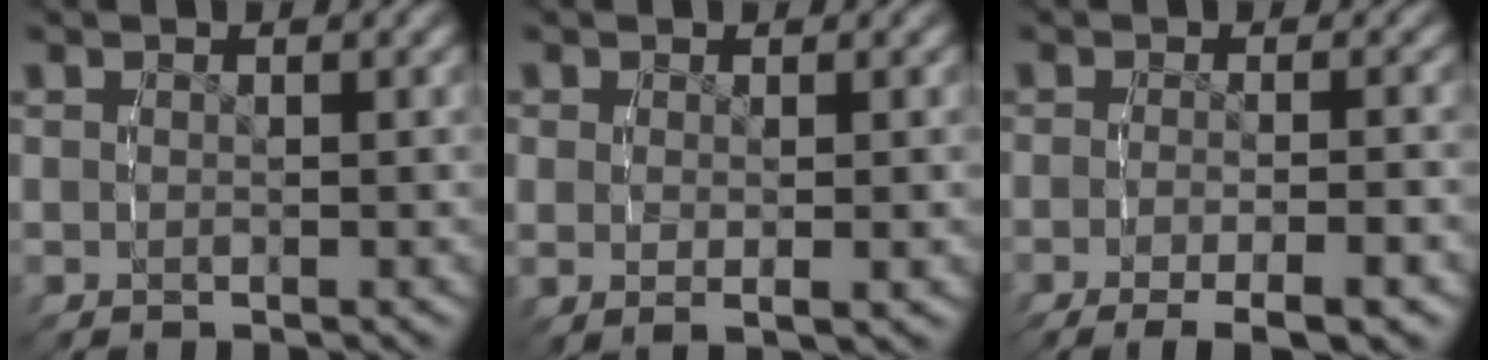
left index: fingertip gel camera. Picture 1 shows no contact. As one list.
[{"total": 1.7, "force": [0.2, 0.5, 1.6], "torque": [-0.037, -0.016, 0.018]}, {"total": 6.3, "force": [-4.7, 1.7, 3.7], "torque": [-0.059, -0.013, -0.064]}]